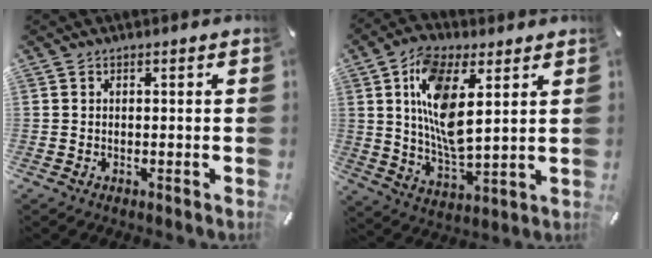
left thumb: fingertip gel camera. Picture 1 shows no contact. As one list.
[{"total": 14.0, "force": [5.2, 6.6, 11.1], "torque": [-0.233, -0.009, 0.092]}]